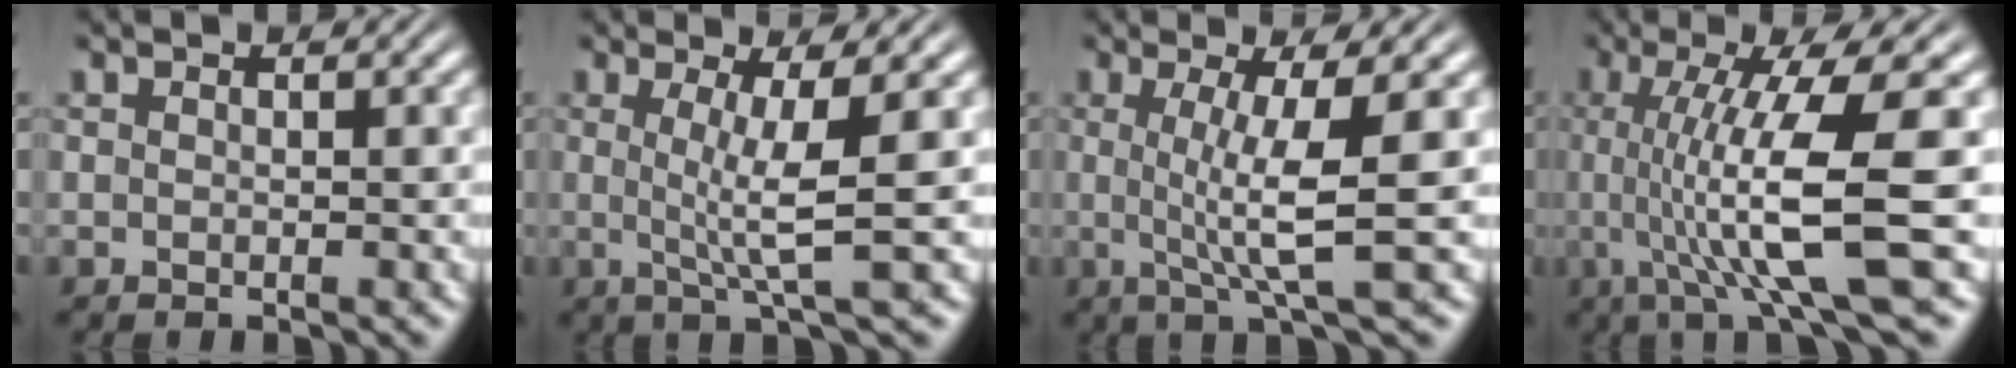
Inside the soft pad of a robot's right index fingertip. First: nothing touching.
{"total": 4.3, "force": [0.7, -0.1, 4.3], "torque": [-0.072, -0.013, 0.014]}
{"total": 5.1, "force": [0.4, -0.1, 5.1], "torque": [-0.090, -0.013, 0.011]}
{"total": 9.2, "force": [0.1, 1.7, 9.0], "torque": [-0.151, -0.008, 0.006]}